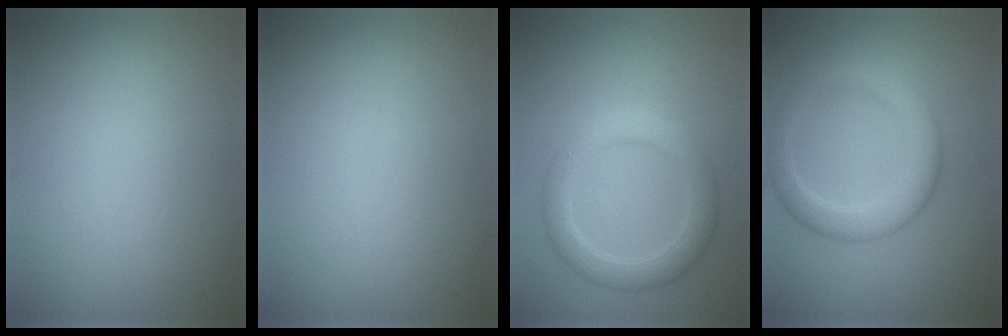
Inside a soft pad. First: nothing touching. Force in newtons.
{"total": 0.0}
{"total": 3.4, "press": 3.4, "slide": 0.1}
{"total": 3.6, "press": 3.6, "slide": 0.0}